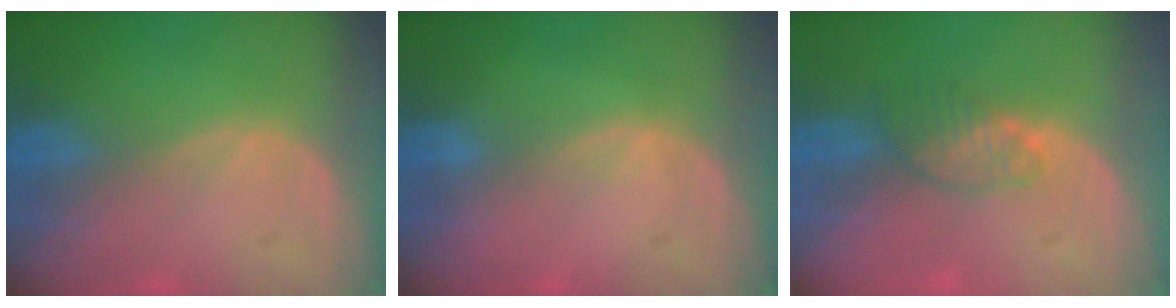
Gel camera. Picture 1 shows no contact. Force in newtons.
{"total": 0.6, "press": 0.5, "slide": 0.2}
{"total": 3.3, "press": 3.1, "slide": 1.1}